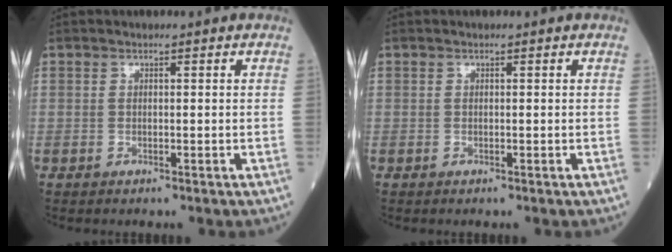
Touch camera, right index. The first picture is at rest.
{"total": 0.0}